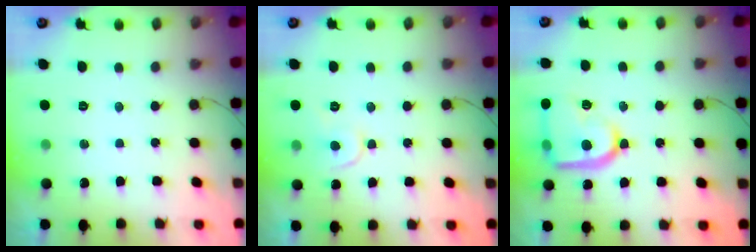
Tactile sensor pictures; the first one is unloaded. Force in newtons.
{"total": 7.3, "press": 7.2, "slide": 0.8}
{"total": 17.6, "press": 17.5, "slide": 1.4}